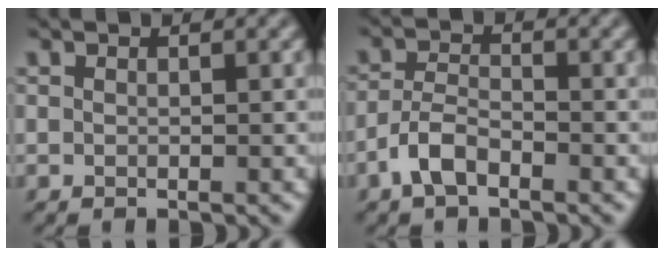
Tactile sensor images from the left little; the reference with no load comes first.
{"total": 3.0, "force": [-2.0, 1.2, 1.9], "torque": [-0.040, 0.005, -0.047]}